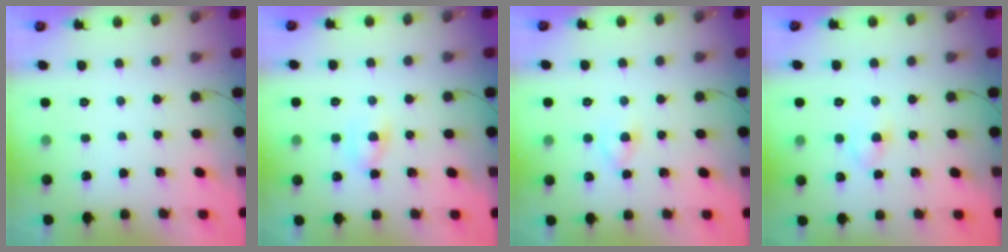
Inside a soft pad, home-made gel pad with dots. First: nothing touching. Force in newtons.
{"total": 3.5, "press": 3.3, "slide": 1.2}
{"total": 3.3, "press": 2.9, "slide": 1.4}
{"total": 2.5, "press": 2.3, "slide": 1.0}